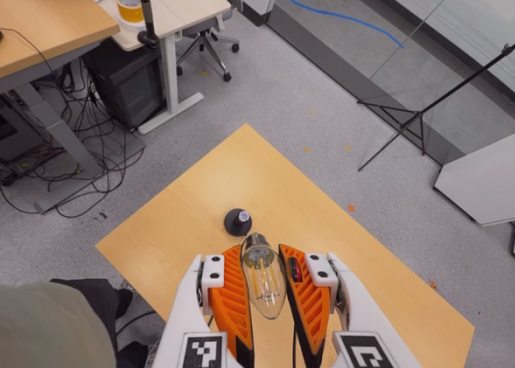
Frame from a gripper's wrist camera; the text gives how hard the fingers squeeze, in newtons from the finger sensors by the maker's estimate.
{"total": 19.7, "left": 21.2, "right": 18.1}